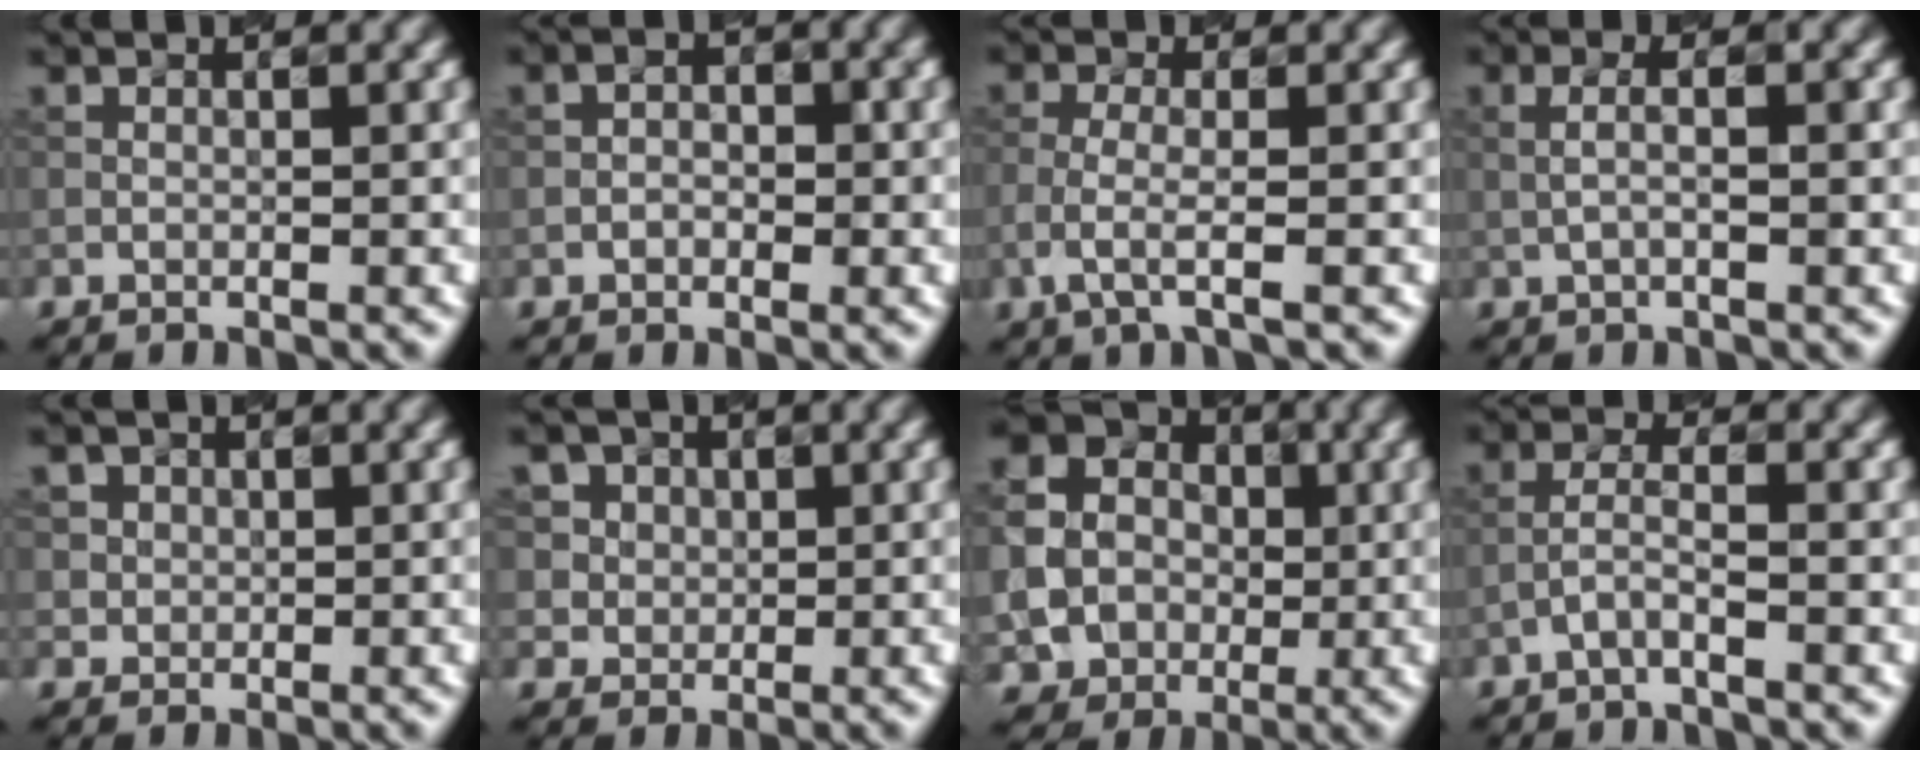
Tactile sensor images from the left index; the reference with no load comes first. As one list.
[{"total": 1.6, "force": [-0.5, 1.0, 1.2], "torque": [-0.014, 0.006, -0.011]}, {"total": 2.5, "force": [-1.2, 0.6, 2.1], "torque": [-0.054, 0.002, -0.023]}, {"total": 2.0, "force": [0.0, 0.4, 1.9], "torque": [-0.037, 0.003, 0.002]}, {"total": 2.6, "force": [1.2, 2.3, 0.3], "torque": [-0.014, 0.002, 0.025]}, {"total": 6.6, "force": [3.5, 5.3, 1.8], "torque": [-0.046, 0.016, 0.053]}, {"total": 11.2, "force": [-1.0, 10.6, 3.3], "torque": [-0.107, 0.004, -0.026]}, {"total": 1.9, "force": [-1.2, 0.3, 1.5], "torque": [-0.036, 0.013, -0.025]}]